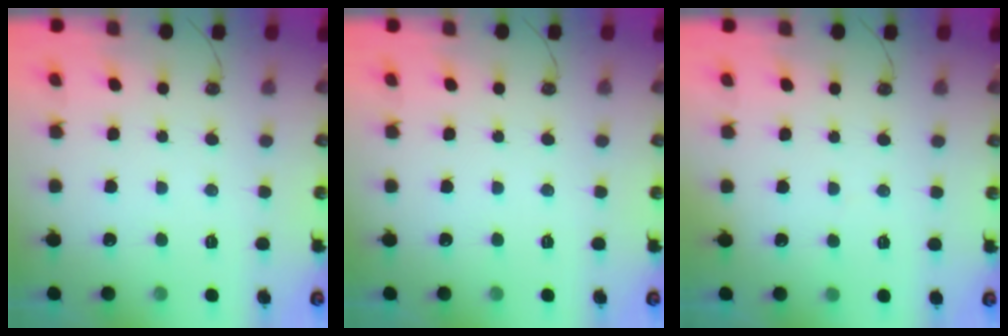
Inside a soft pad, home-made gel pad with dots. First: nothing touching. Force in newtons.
{"total": 0.0}
{"total": 1.2, "press": 1.2, "slide": 0.1}